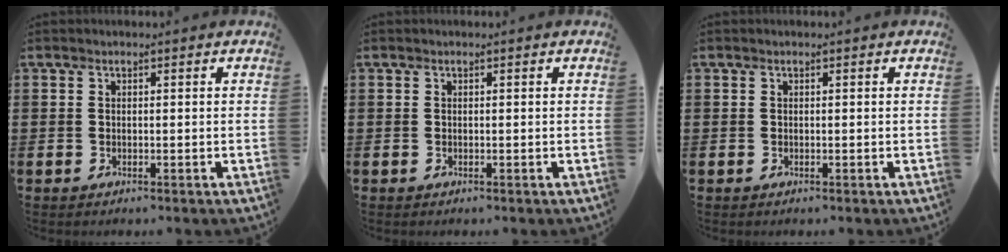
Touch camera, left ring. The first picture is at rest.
{"total": 0.0}
{"total": 0.0}